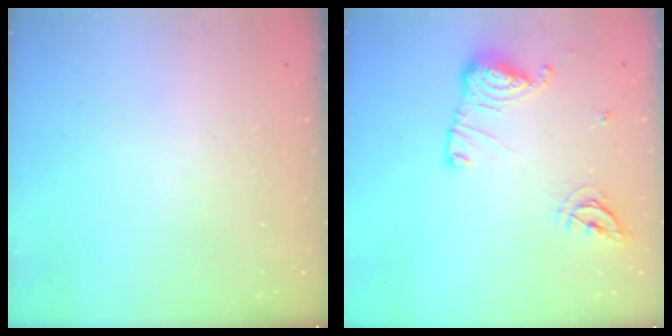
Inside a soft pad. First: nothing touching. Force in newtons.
{"total": 12.8, "press": 12.8, "slide": 0.5}